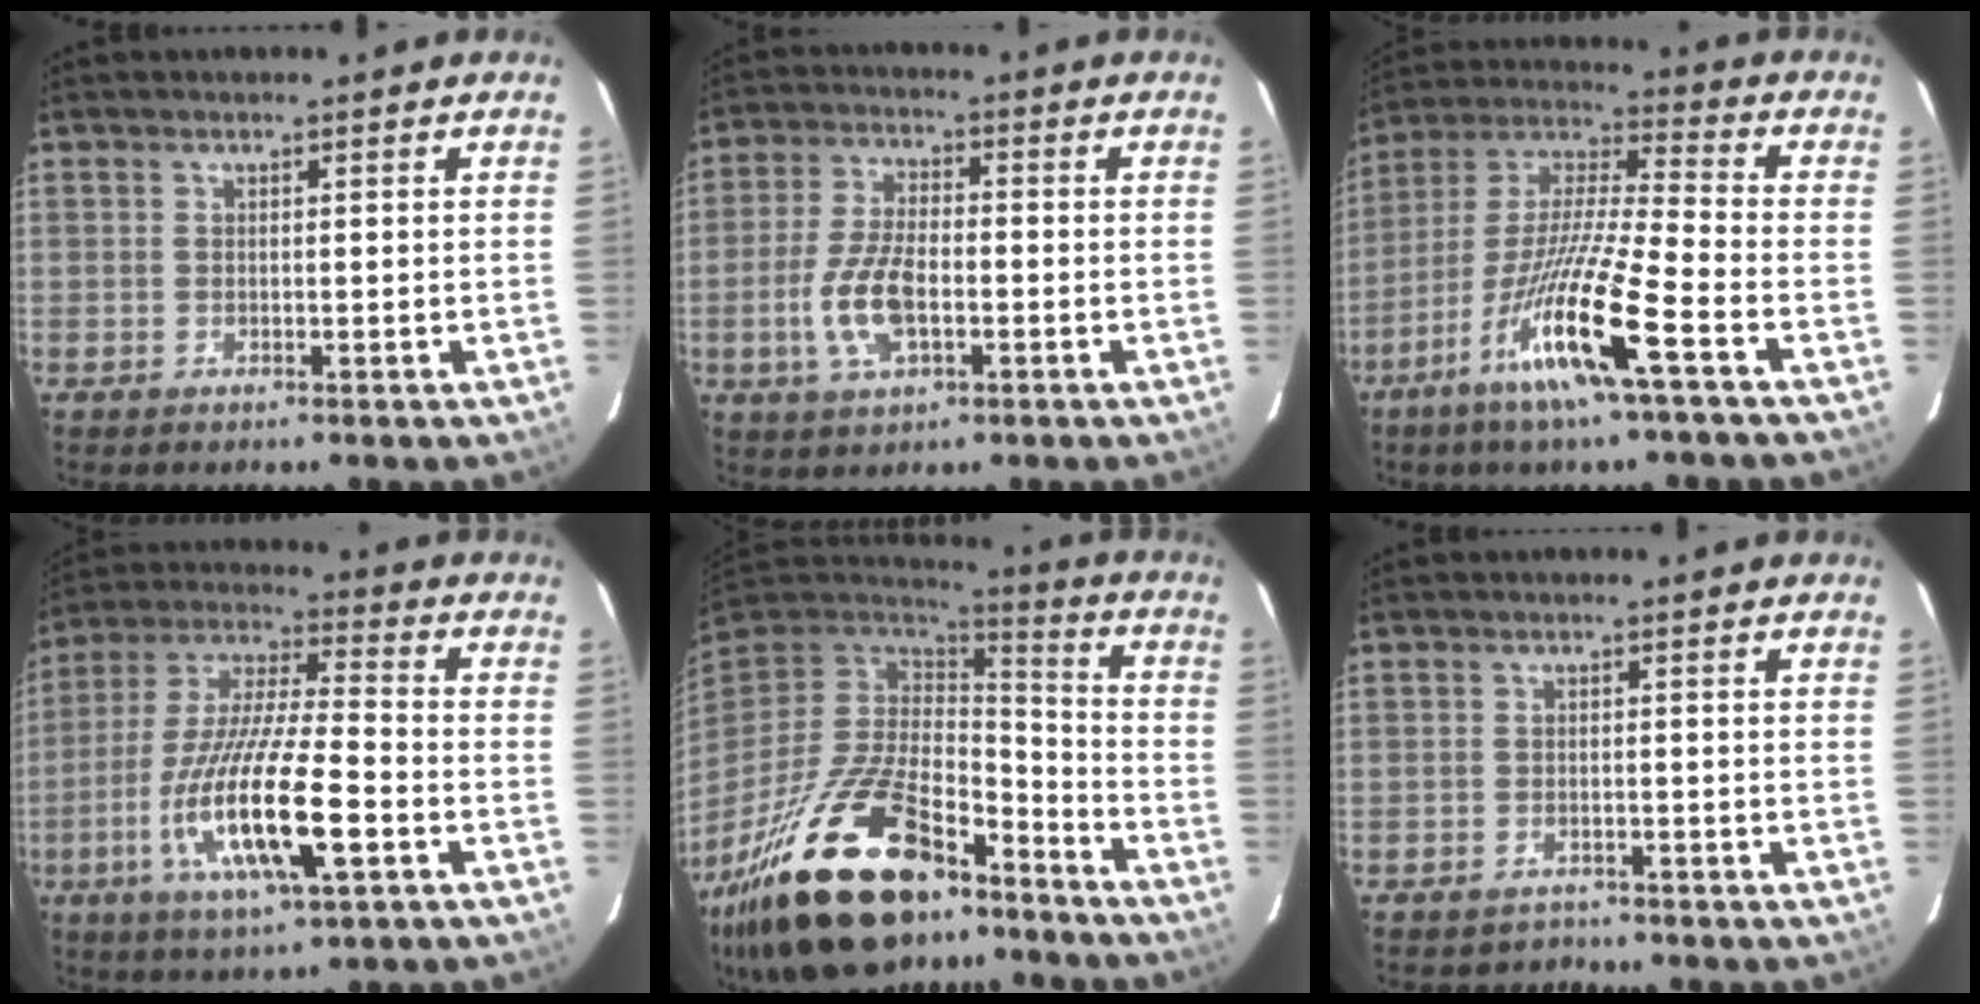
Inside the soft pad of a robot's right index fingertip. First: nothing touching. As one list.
[{"total": 9.5, "force": [-2.7, 4.5, 7.9], "torque": [-0.169, -0.001, -0.047]}, {"total": 16.5, "force": [-8.7, 0.6, 14.0], "torque": [-0.279, -0.024, -0.173]}, {"total": 18.7, "force": [-6.7, 3.7, 17.0], "torque": [-0.339, -0.025, -0.124]}, {"total": 29.2, "force": [-19.4, 12.7, 17.8], "torque": [-0.352, -0.025, -0.309]}, {"total": 3.0, "force": [-2.5, 1.7, -0.2], "torque": [-0.005, 0.010, -0.039]}]